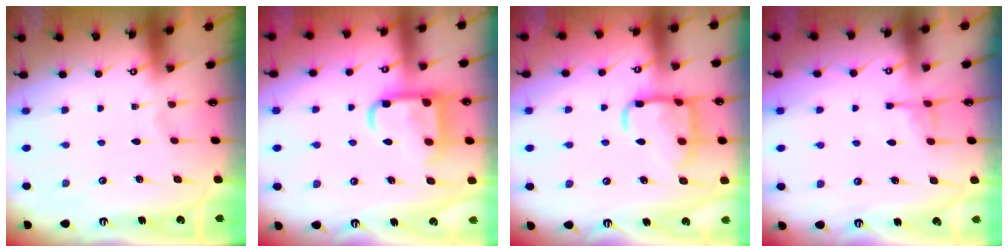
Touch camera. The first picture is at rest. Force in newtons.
{"total": 13.4, "press": 13.3, "slide": 1.4}
{"total": 14.1, "press": 14.1, "slide": 1.3}
{"total": 4.5, "press": 4.5, "slide": 0.7}